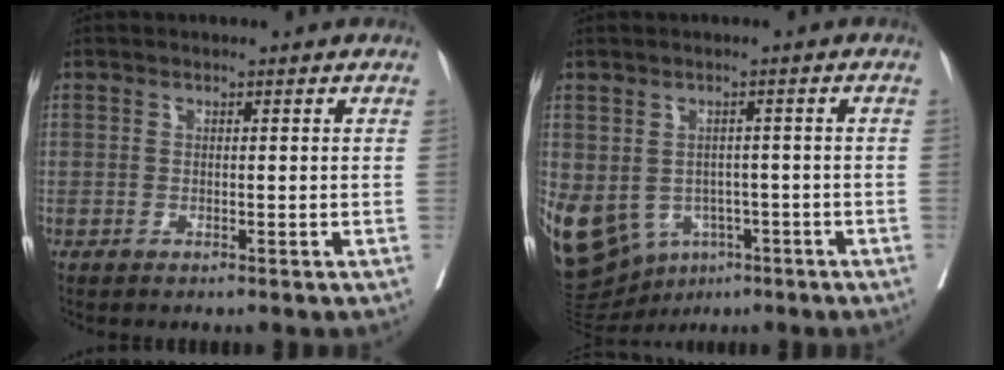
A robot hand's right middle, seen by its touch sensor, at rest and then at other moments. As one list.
[{"total": 14.5, "force": [-6.0, 11.1, 7.2], "torque": [-0.179, 0.004, -0.079]}]